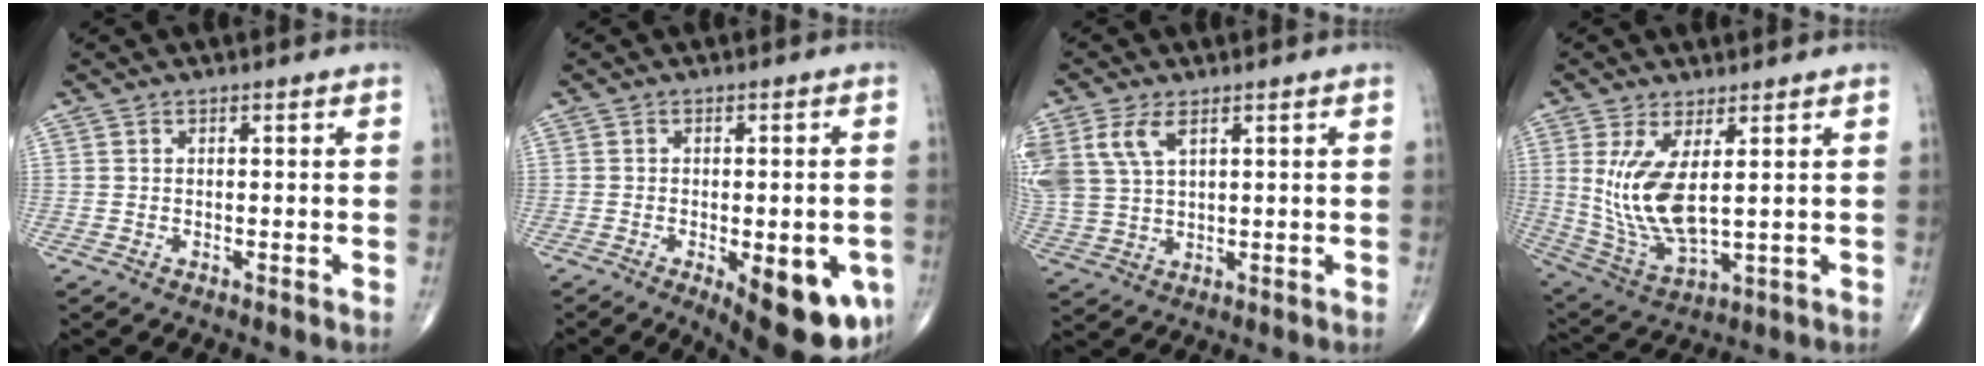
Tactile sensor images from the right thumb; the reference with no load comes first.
{"total": 15.5, "force": [-5.5, 6.1, 13.1], "torque": [-0.121, -0.001, -0.055]}
{"total": 9.2, "force": [4.2, 5.0, 6.4], "torque": [-0.154, 0.001, 0.093]}
{"total": 11.9, "force": [2.4, 4.5, 10.7], "torque": [-0.226, -0.029, 0.065]}